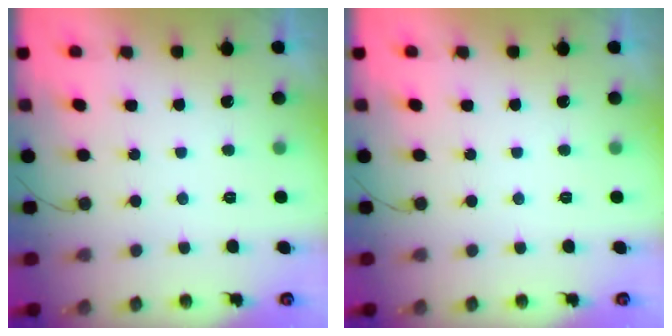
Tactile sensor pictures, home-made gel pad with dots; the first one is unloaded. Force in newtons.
{"total": 0.0}